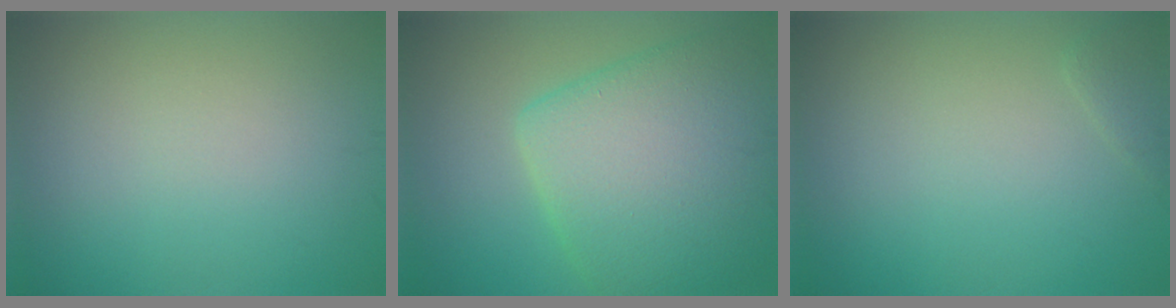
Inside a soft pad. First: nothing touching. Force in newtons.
{"total": 9.3, "press": 9.3, "slide": 0.4}
{"total": 0.9, "press": 0.9, "slide": 0.1}